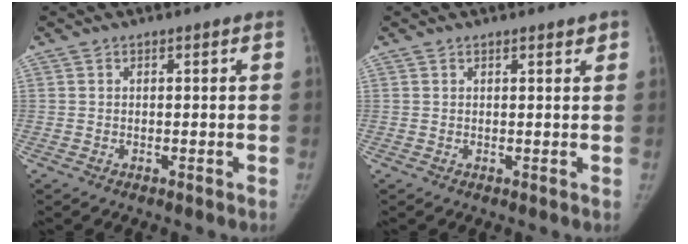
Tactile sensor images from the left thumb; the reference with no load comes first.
{"total": 1.3, "force": [1.0, 0.5, 0.7], "torque": [-0.004, -0.004, 0.012]}